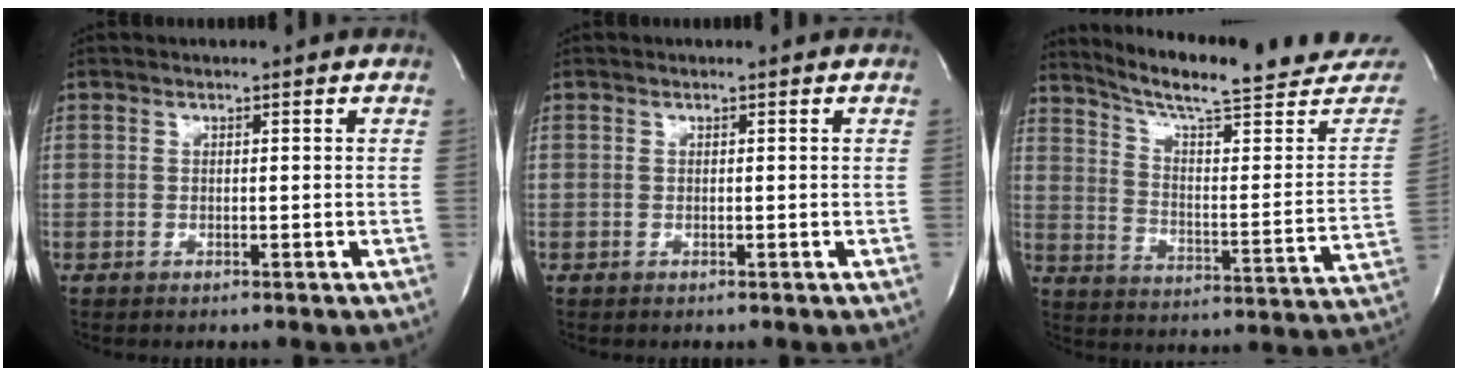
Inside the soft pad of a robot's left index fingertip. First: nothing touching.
{"total": 0.0}
{"total": 23.5, "force": [21.2, 1.7, 10.0], "torque": [-0.150, -0.070, 0.278]}